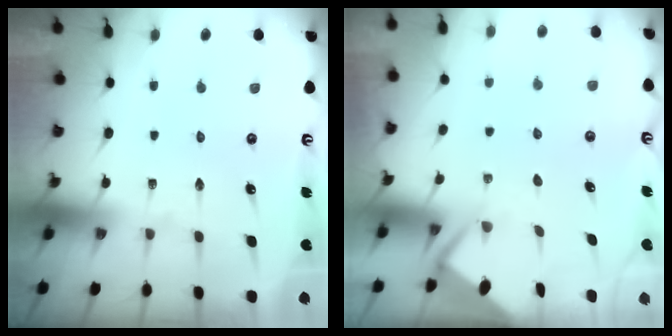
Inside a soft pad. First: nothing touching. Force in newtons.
{"total": 2.8, "press": 2.8, "slide": 0.4}